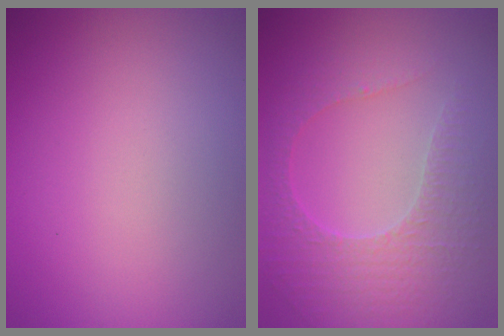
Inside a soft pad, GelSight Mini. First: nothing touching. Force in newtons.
{"total": 4.7, "press": 3.3, "slide": 3.3}